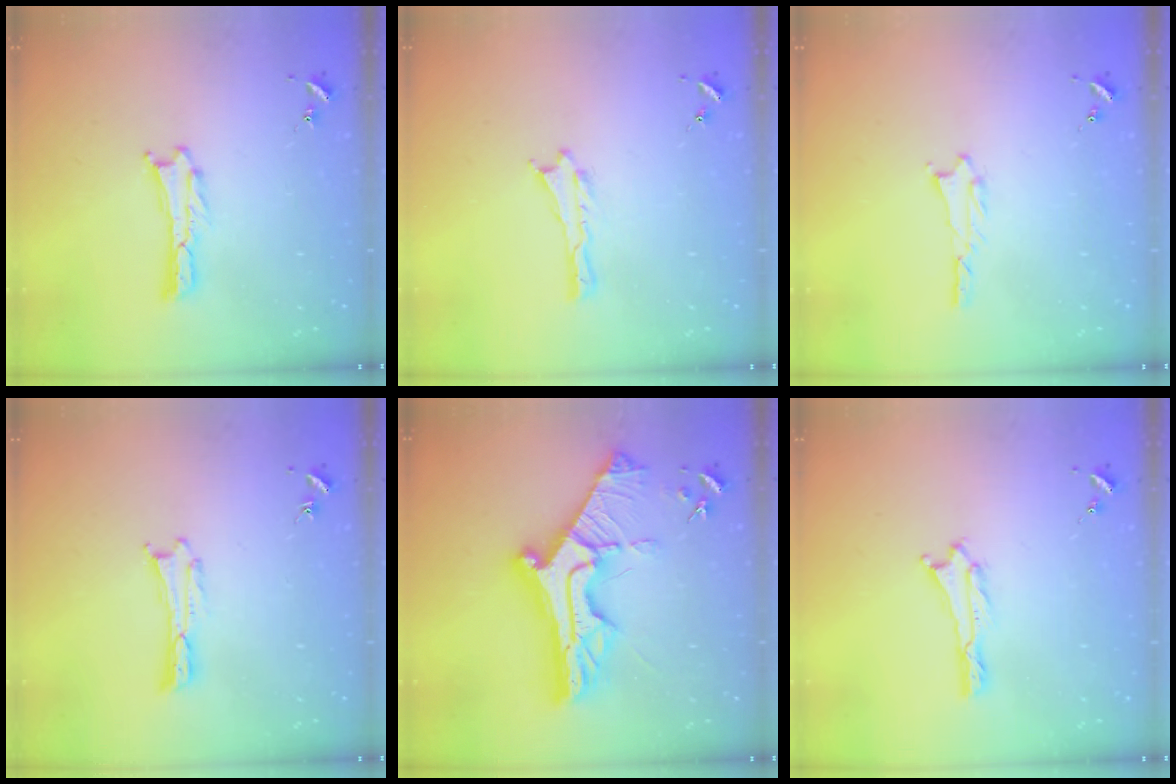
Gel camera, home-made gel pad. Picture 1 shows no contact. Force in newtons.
{"total": 0.0}
{"total": 0.9, "press": 0.9, "slide": 0.2}
{"total": 0.0}
{"total": 13.9, "press": 13.9, "slide": 1.2}
{"total": 0.0}